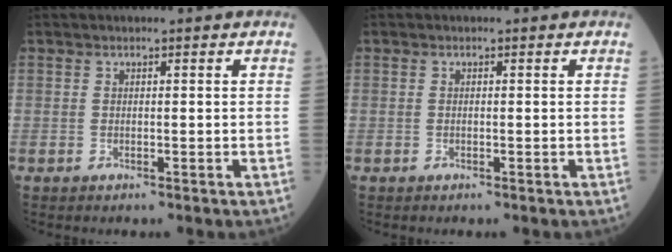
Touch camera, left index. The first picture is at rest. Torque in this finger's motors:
{"motor_torque": [-0.03, 0.01, 0.02, 0.01]}